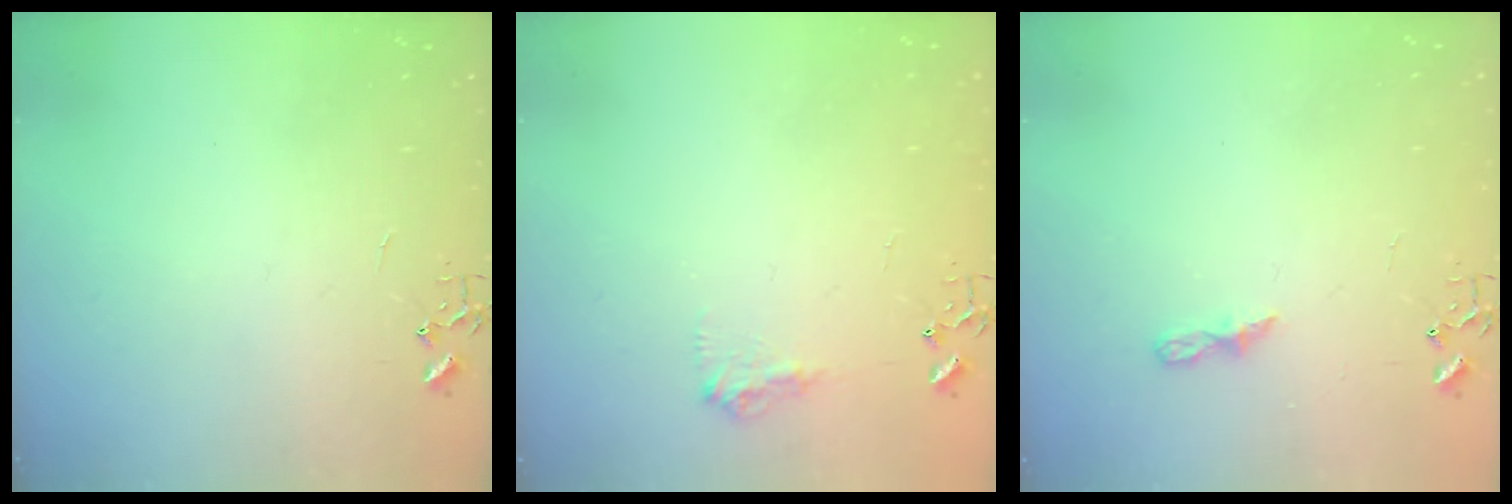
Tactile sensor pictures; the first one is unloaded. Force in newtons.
{"total": 7.9, "press": 7.9, "slide": 0.3}
{"total": 5.3, "press": 5.3, "slide": 0.6}